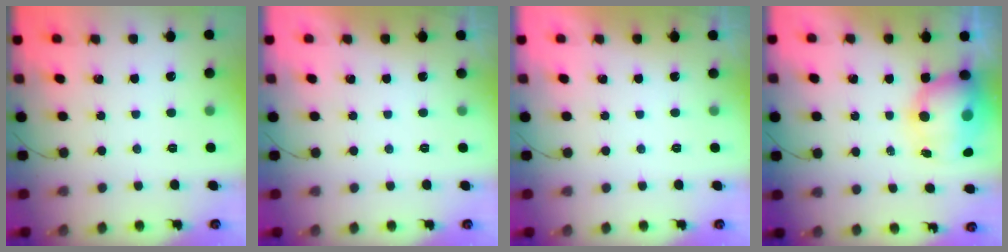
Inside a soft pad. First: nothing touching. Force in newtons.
{"total": 0.0}
{"total": 0.0}
{"total": 10.9, "press": 10.5, "slide": 2.6}